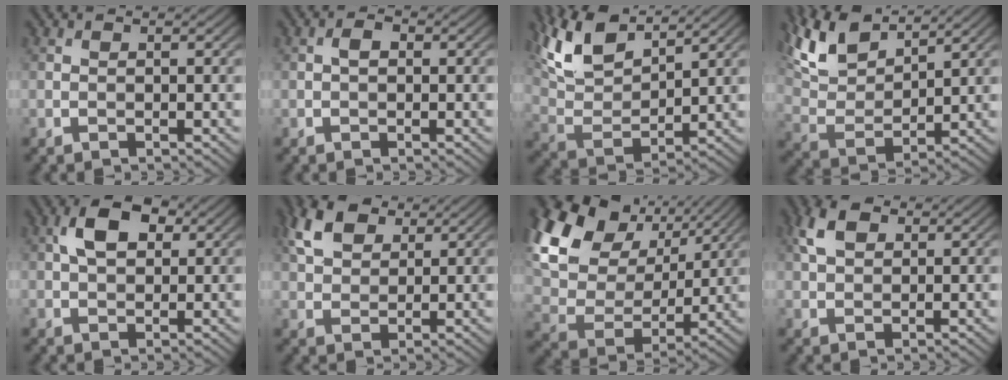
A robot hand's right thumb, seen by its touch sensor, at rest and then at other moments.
{"total": 1.3, "force": [-0.1, 0.8, 1.0], "torque": [-0.018, 0.005, -0.005]}
{"total": 11.2, "force": [7.6, 4.1, 7.1], "torque": [-0.181, 0.016, 0.154]}
{"total": 10.6, "force": [7.6, 3.8, 6.3], "torque": [-0.166, 0.019, 0.156]}
{"total": 5.8, "force": [1.8, 3.4, 4.3], "torque": [-0.082, 0.009, 0.024]}
{"total": 6.9, "force": [3.6, 4.1, 4.3], "torque": [-0.103, 0.012, 0.069]}
{"total": 18.3, "force": [9.0, 12.2, 10.3], "torque": [-0.276, 0.034, 0.167]}
{"total": 4.6, "force": [2.0, 2.8, 3.0], "torque": [-0.072, 0.010, 0.033]}